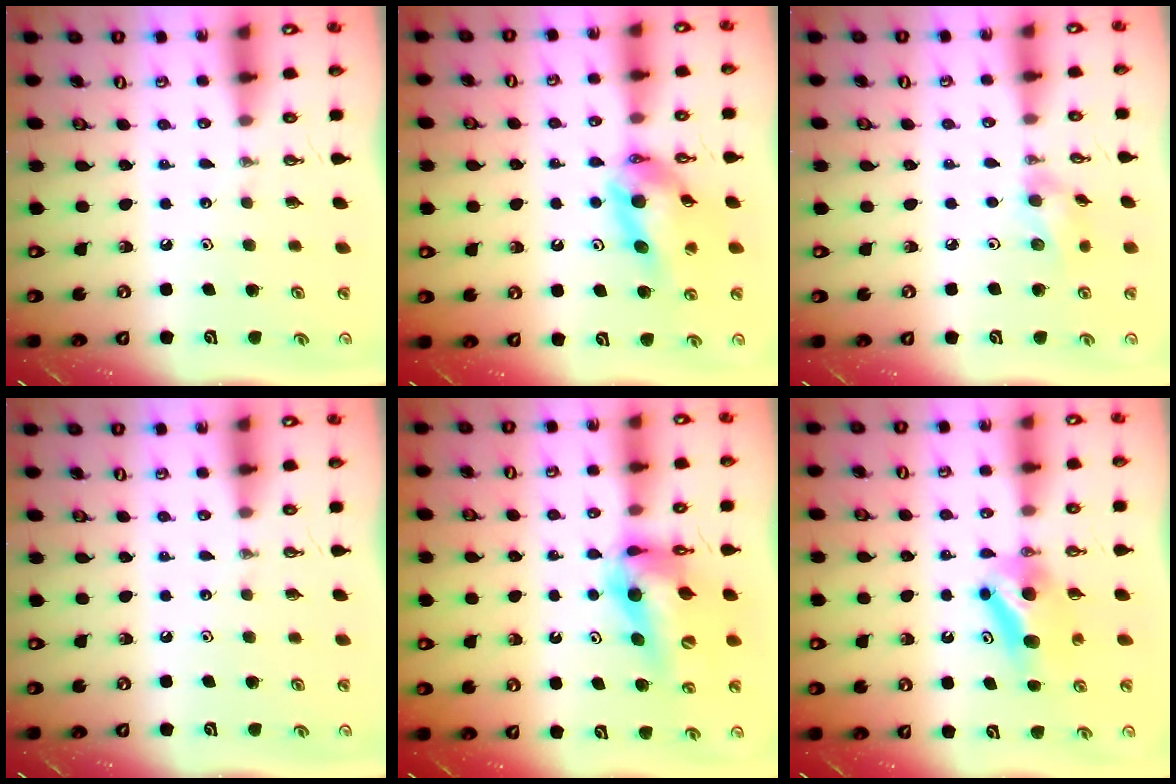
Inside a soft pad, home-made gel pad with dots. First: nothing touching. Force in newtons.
{"total": 12.1, "press": 12.0, "slide": 1.4}
{"total": 8.7, "press": 8.3, "slide": 2.6}
{"total": 0.0}
{"total": 13.2, "press": 13.2, "slide": 1.2}
{"total": 7.5, "press": 7.0, "slide": 2.8}